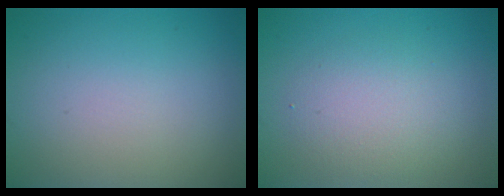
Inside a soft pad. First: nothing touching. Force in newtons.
{"total": 3.2, "press": 3.2, "slide": 0.1}